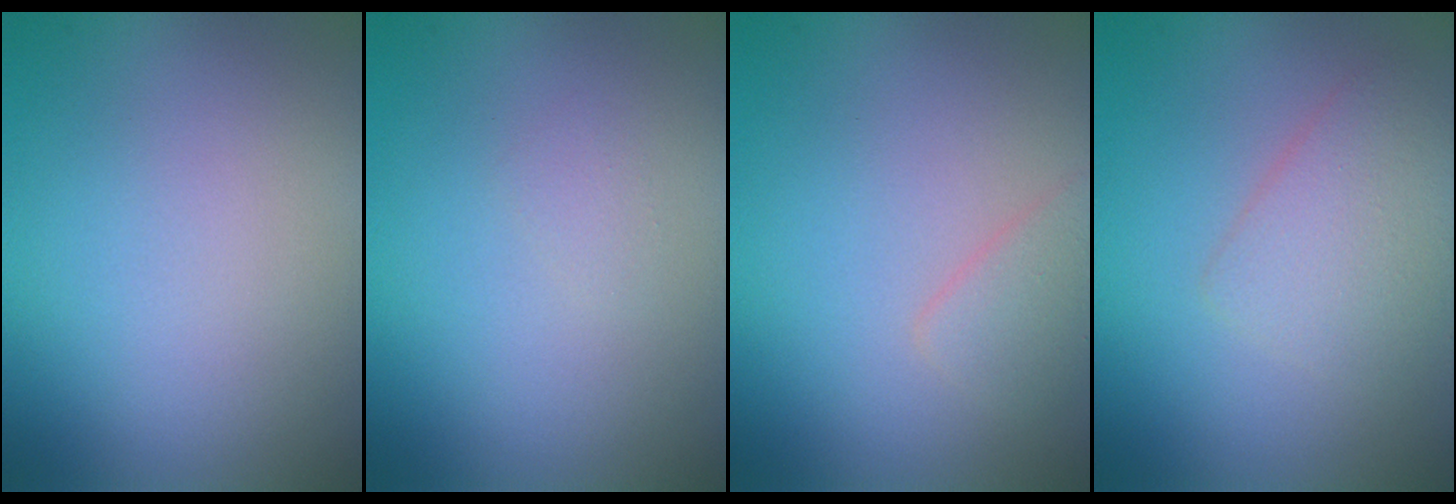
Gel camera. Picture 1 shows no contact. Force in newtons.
{"total": 0.6, "press": 0.6, "slide": 0.0}
{"total": 1.6, "press": 1.6, "slide": 0.1}
{"total": 2.9, "press": 2.9, "slide": 0.0}